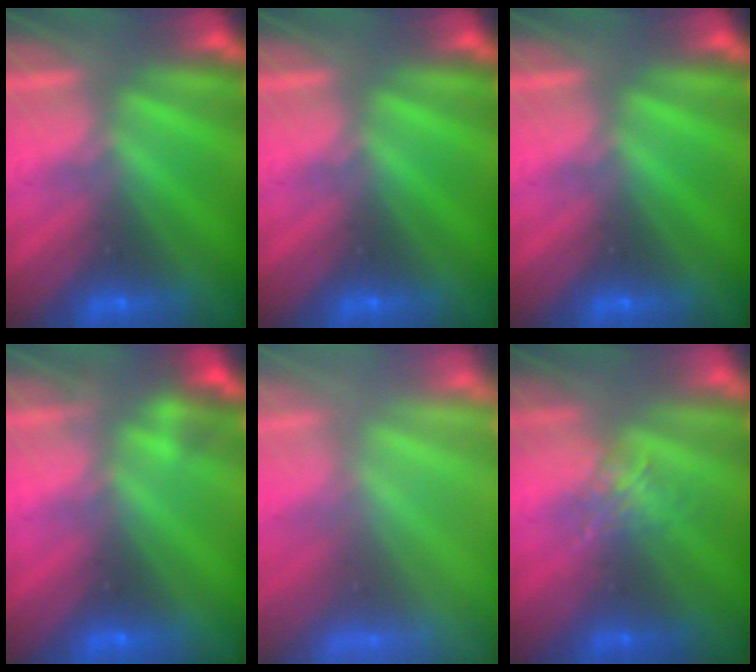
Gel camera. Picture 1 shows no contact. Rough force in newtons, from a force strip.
{"total": 0.0}
{"total": 0.0}
{"total": 2.2}
{"total": 8.6}
{"total": 1.9}